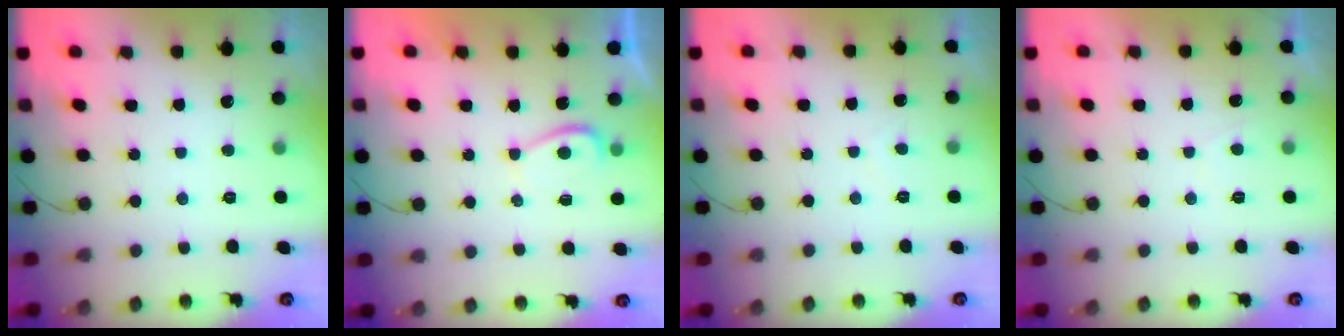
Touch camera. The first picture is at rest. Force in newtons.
{"total": 1.4, "press": 1.3, "slide": 0.5}
{"total": 0.6, "press": 0.5, "slide": 0.4}
{"total": 2.0, "press": 1.9, "slide": 0.7}